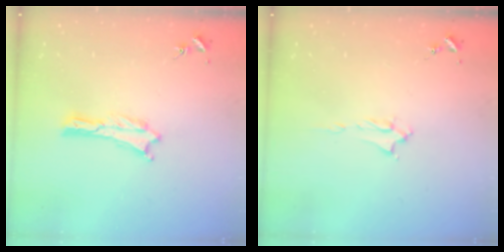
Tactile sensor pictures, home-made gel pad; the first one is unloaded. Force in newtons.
{"total": 1.6, "press": 1.6, "slide": 0.2}